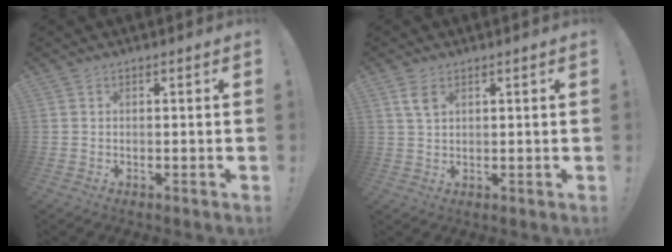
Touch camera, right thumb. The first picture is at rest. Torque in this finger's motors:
{"motor_torque": [0.05, 0.02, 0.41, 0.19, -0.01]}